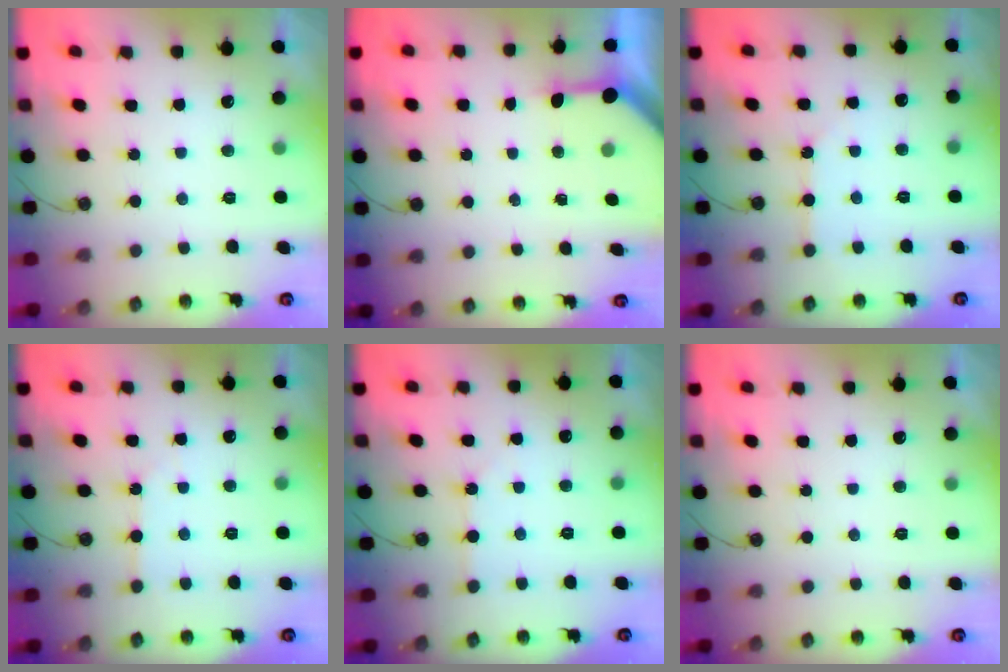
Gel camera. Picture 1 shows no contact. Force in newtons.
{"total": 3.1, "press": 3.1, "slide": 0.4}
{"total": 2.0, "press": 2.0, "slide": 0.1}
{"total": 3.6, "press": 3.5, "slide": 0.5}
{"total": 2.7, "press": 2.7, "slide": 0.3}
{"total": 0.0}